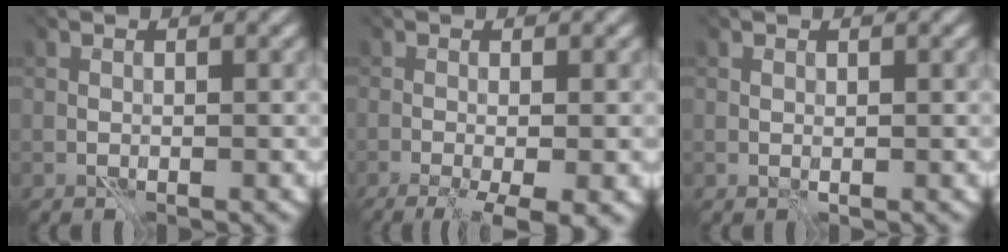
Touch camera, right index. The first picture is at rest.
{"total": 7.1, "force": [-2.9, 2.4, 5.9], "torque": [-0.078, 0.010, -0.037]}
{"total": 0.0}